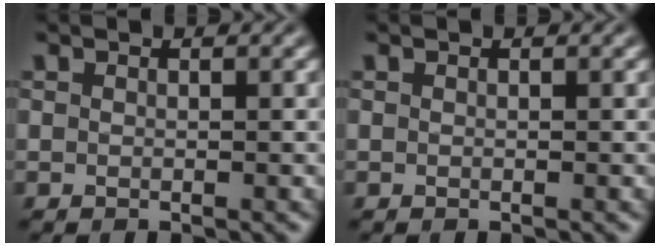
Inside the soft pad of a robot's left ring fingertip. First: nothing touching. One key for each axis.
{"total": 0.0}